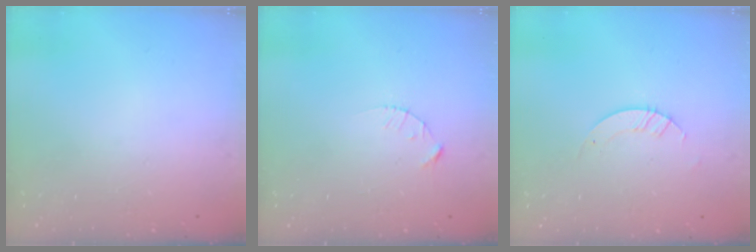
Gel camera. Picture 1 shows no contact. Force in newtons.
{"total": 2.1, "press": 2.1, "slide": 0.3}
{"total": 2.8, "press": 2.8, "slide": 0.2}